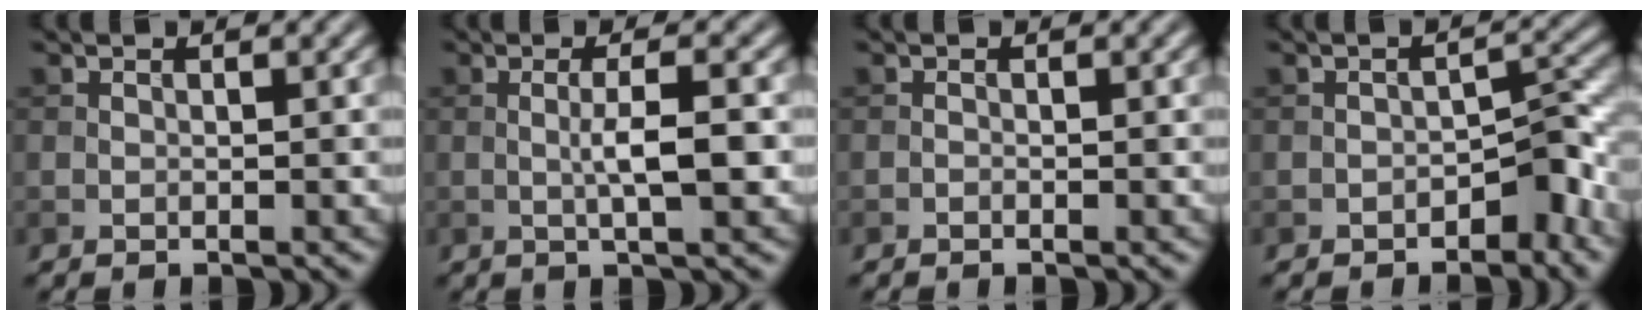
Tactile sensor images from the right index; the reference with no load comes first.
{"total": 3.5, "force": [-0.1, 0.5, 3.4], "torque": [-0.062, 0.001, -0.002]}
{"total": 0.0}
{"total": 3.1, "force": [-1.9, 1.5, 1.9], "torque": [-0.017, 0.012, -0.029]}